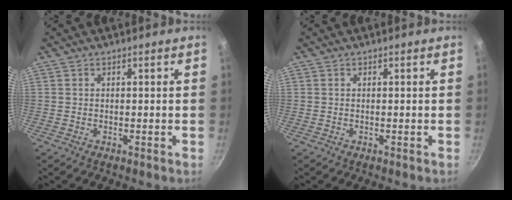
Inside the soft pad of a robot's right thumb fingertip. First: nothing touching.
{"total": 0.0}